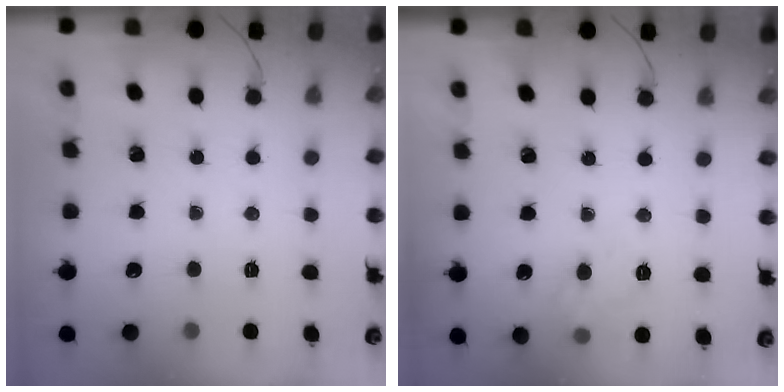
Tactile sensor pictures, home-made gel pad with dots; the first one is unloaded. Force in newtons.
{"total": 7.3, "press": 7.2, "slide": 0.8}